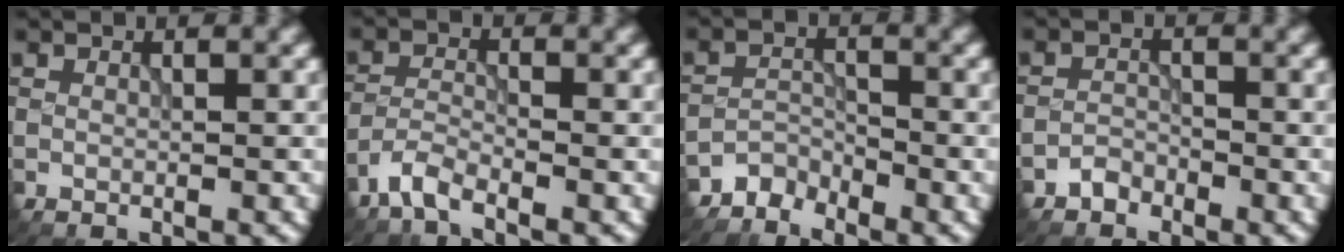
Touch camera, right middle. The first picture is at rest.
{"total": 2.9, "force": [-2.4, 0.6, 1.5], "torque": [-0.034, -0.003, -0.058]}
{"total": 2.3, "force": [-2.2, 0.6, -0.2], "torque": [0.011, 0.008, -0.047]}
{"total": 1.5, "force": [-1.4, 0.6, 0.1], "torque": [0.003, 0.004, -0.029]}